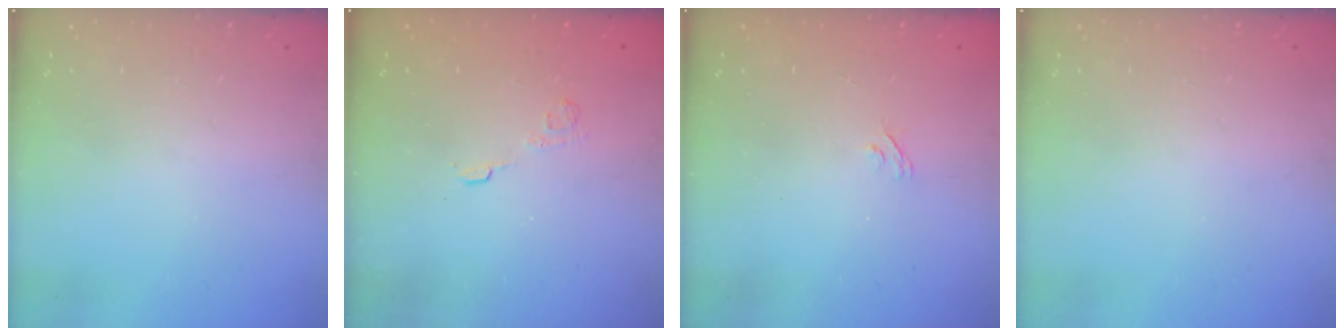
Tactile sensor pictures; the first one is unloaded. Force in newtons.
{"total": 2.7, "press": 2.3, "slide": 1.4}
{"total": 2.2, "press": 1.9, "slide": 1.1}
{"total": 0.0}